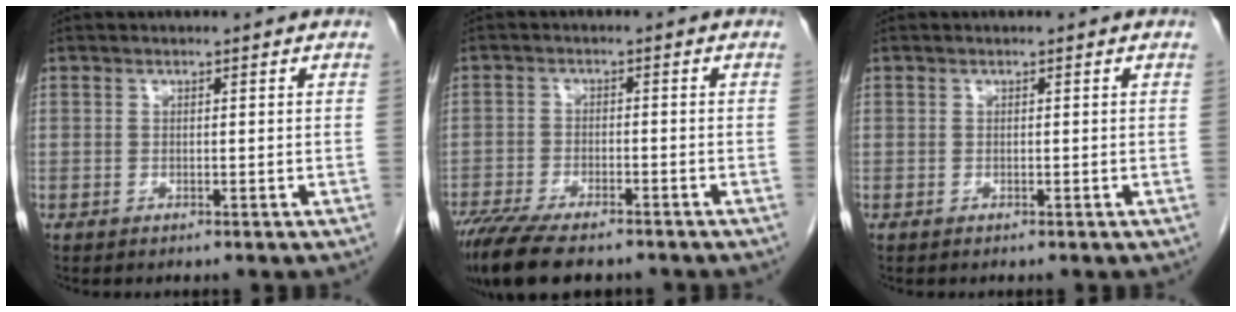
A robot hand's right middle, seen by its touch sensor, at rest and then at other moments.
{"total": 12.1, "force": [-9.6, 3.3, 6.5], "torque": [-0.112, -0.018, -0.152]}
{"total": 0.0}